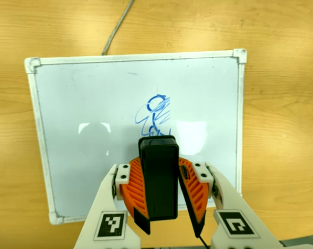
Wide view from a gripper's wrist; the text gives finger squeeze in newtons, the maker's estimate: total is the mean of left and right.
{"total": 8.5, "left": 9.0, "right": 8.0}